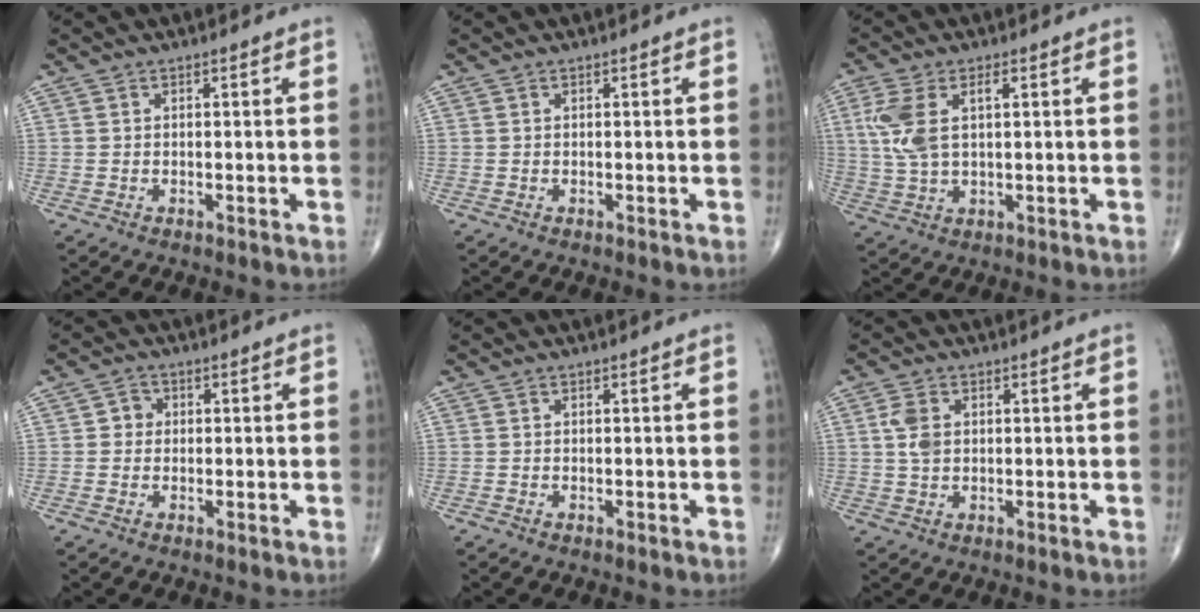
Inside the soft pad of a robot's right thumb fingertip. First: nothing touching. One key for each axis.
{"total": 0.0}
{"total": 8.4, "fx": 1.9, "fy": 3.9, "fz": 7.1, "tx": -0.168, "ty": 0.008, "tz": 0.041}
{"total": 2.3, "fx": 0.0, "fy": 2.2, "fz": 0.8, "tx": 0.003, "ty": 0.007, "tz": -0.005}
{"total": 0.0}
{"total": 3.8, "fx": 0.7, "fy": 2.5, "fz": 2.8, "tx": -0.057, "ty": 0.001, "tz": 0.013}